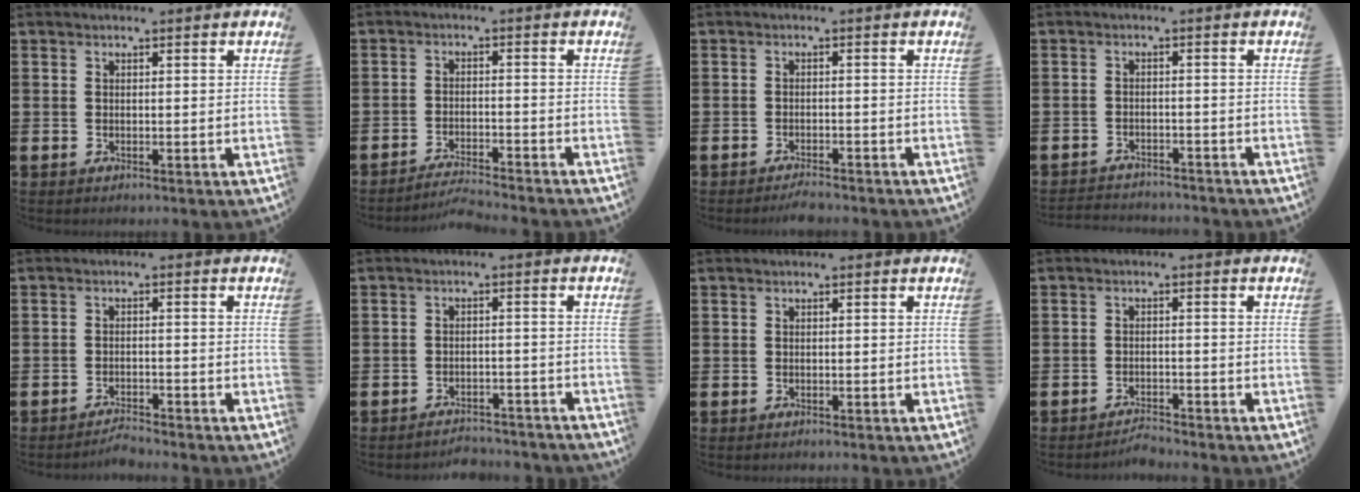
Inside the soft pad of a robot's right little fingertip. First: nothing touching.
{"total": 2.9, "force": [-2.8, -0.2, 0.5], "torque": [-0.010, 0.004, -0.060]}
{"total": 1.6, "force": [-1.6, 0.0, 0.4], "torque": [-0.010, 0.003, -0.031]}
{"total": 2.1, "force": [-2.0, 0.0, -0.3], "torque": [-0.002, 0.003, -0.046]}
{"total": 1.9, "force": [-1.9, 0.0, 0.1], "torque": [-0.008, 0.004, -0.039]}
{"total": 2.7, "force": [-2.7, 0.1, -0.1], "torque": [-0.005, 0.004, -0.059]}
{"total": 0.0}
{"total": 1.9, "force": [-1.9, 0.0, 0.1], "torque": [-0.007, 0.004, -0.039]}